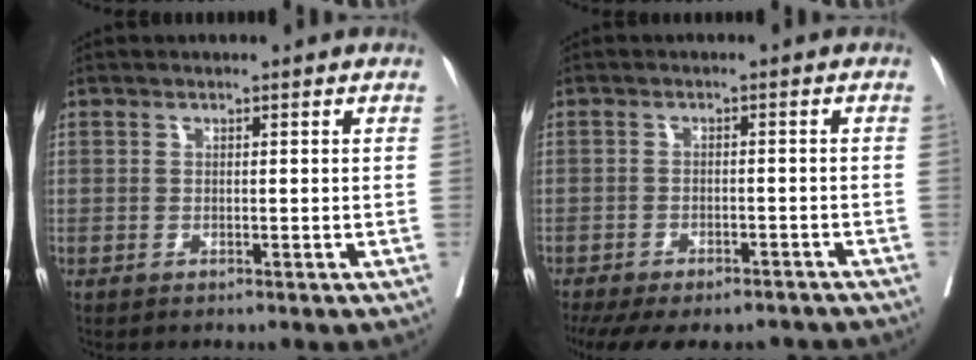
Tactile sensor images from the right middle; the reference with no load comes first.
{"total": 14.7, "force": [-11.8, 5.6, 6.8], "torque": [-0.167, -0.013, -0.154]}